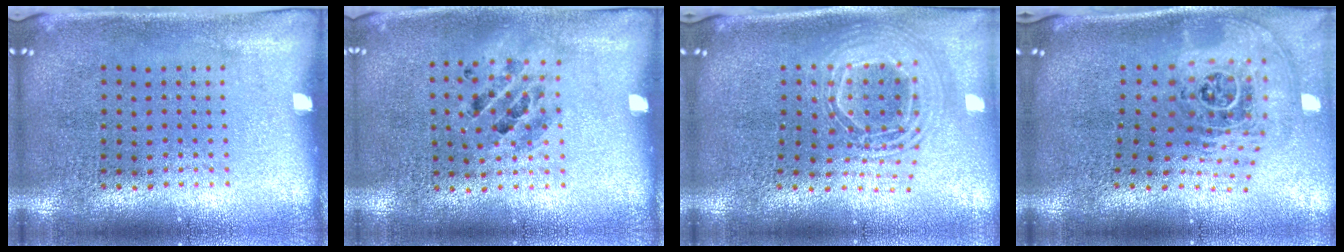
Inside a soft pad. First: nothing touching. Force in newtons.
{"total": 0.9, "press": 0.9, "slide": 0.3}
{"total": 2.2, "press": 1.7, "slide": 1.5}
{"total": 2.8, "press": 1.8, "slide": 2.1}